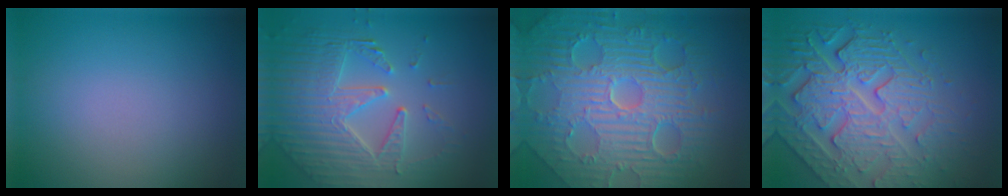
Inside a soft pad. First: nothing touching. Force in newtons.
{"total": 6.7, "press": 5.1, "slide": 4.3}
{"total": 11.2, "press": 7.2, "slide": 8.6}
{"total": 7.6, "press": 5.8, "slide": 4.8}